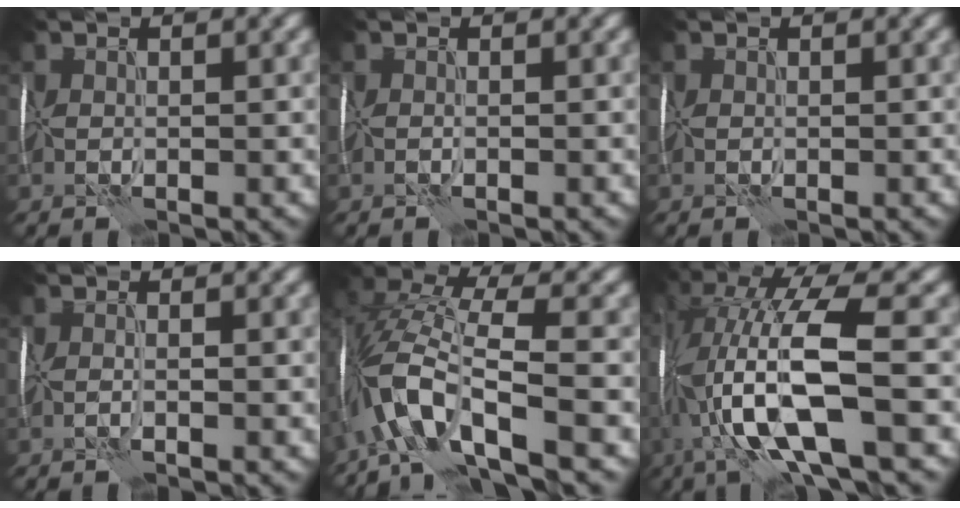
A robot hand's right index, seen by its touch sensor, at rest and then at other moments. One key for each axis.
{"total": 0.0}
{"total": 0.0}
{"total": 0.7, "fx": -0.5, "fy": -0.1, "fz": 0.5, "tx": -0.008, "ty": -0.002, "tz": -0.013}
{"total": 9.1, "fx": -4.2, "fy": 2.8, "fz": 7.6, "tx": -0.146, "ty": 0.018, "tz": -0.092}
{"total": 12.7, "fx": -2.0, "fy": 3.6, "fz": 12.0, "tx": -0.233, "ty": 0.009, "tz": -0.034}